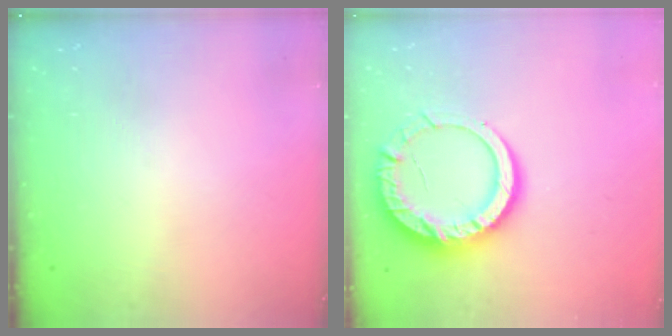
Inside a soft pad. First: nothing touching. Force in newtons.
{"total": 14.0, "press": 13.9, "slide": 1.4}